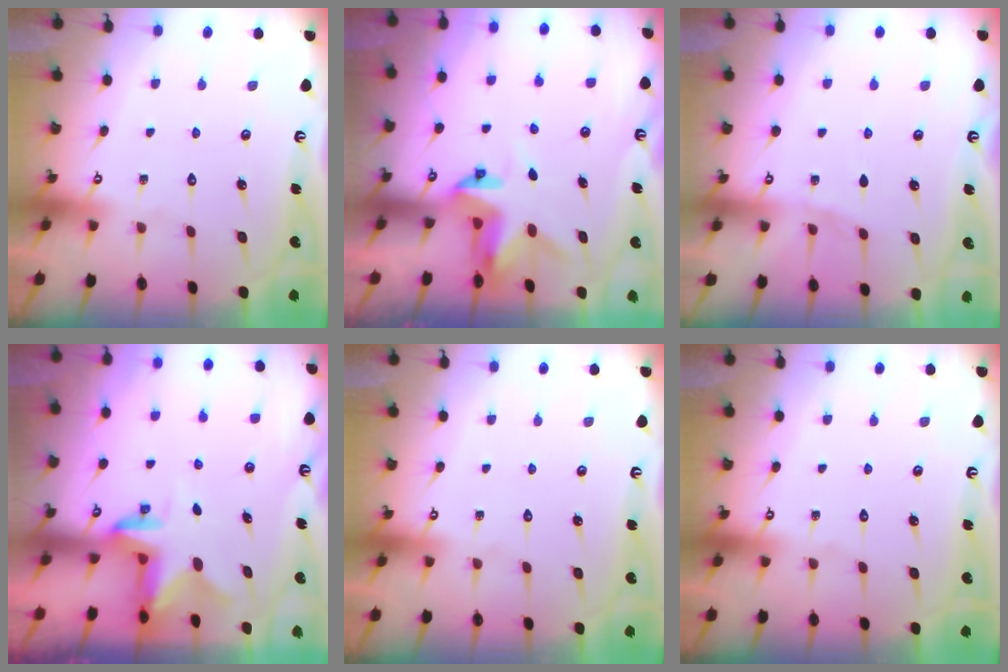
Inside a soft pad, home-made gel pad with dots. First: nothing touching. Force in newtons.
{"total": 3.8, "press": 3.8, "slide": 0.2}
{"total": 5.0, "press": 4.2, "slide": 2.7}
{"total": 2.4, "press": 2.4, "slide": 0.4}
{"total": 0.0}
{"total": 0.0}